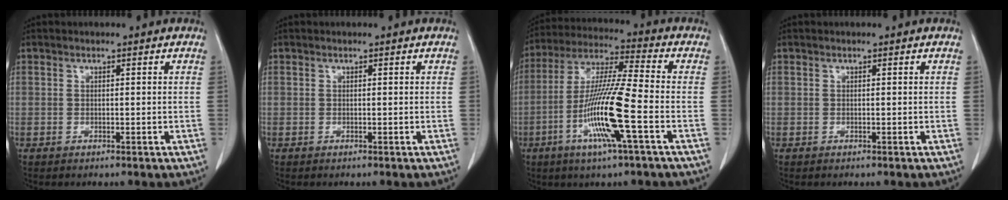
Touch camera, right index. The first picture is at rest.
{"total": 0.0}
{"total": 14.1, "force": [-4.5, -0.2, 13.4], "torque": [-0.269, -0.010, -0.092]}
{"total": 0.0}